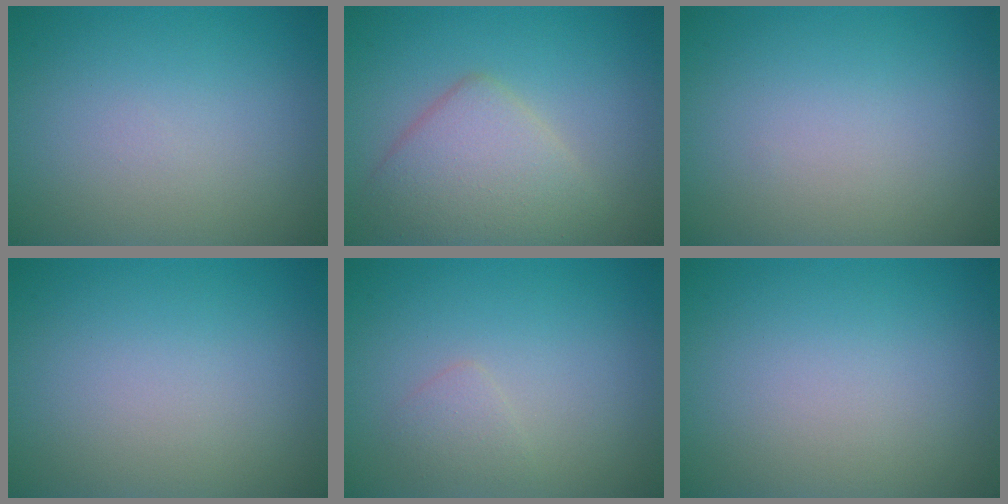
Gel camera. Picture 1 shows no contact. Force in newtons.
{"total": 4.8, "press": 4.8, "slide": 0.3}
{"total": 0.0}
{"total": 0.0}
{"total": 1.2, "press": 1.2, "slide": 0.1}
{"total": 0.0}